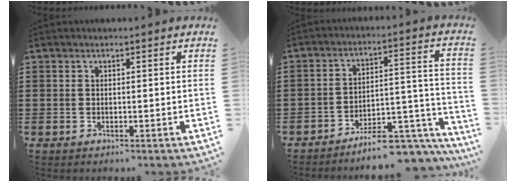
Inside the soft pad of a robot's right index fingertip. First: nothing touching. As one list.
[{"total": 7.5, "force": [-6.5, 2.1, 3.2], "torque": [-0.041, 0.020, -0.120]}]